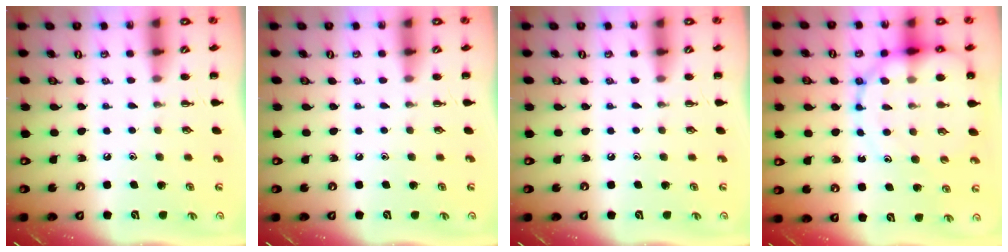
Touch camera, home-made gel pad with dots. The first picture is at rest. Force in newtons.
{"total": 0.0}
{"total": 0.0}
{"total": 14.7, "press": 14.4, "slide": 2.9}